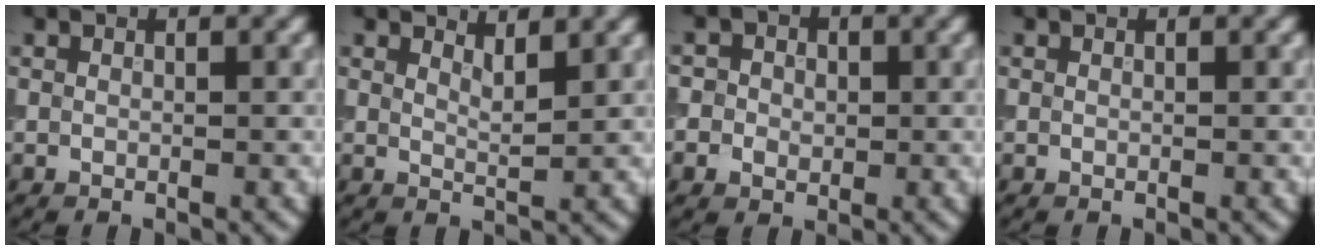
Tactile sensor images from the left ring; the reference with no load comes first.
{"total": 1.9, "force": [1.6, 0.4, 1.0], "torque": [-0.009, 0.000, 0.023]}
{"total": 4.6, "force": [0.6, 4.2, 1.8], "torque": [-0.010, 0.028, -0.013]}
{"total": 0.0}